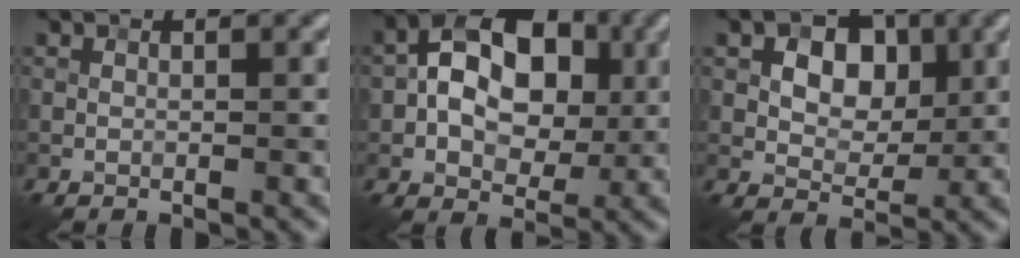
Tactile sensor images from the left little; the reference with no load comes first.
{"total": 10.4, "force": [0.8, 6.8, 7.8], "torque": [-0.117, 0.019, -0.003]}
{"total": 6.4, "force": [1.6, 4.4, 4.3], "torque": [-0.061, 0.010, 0.015]}